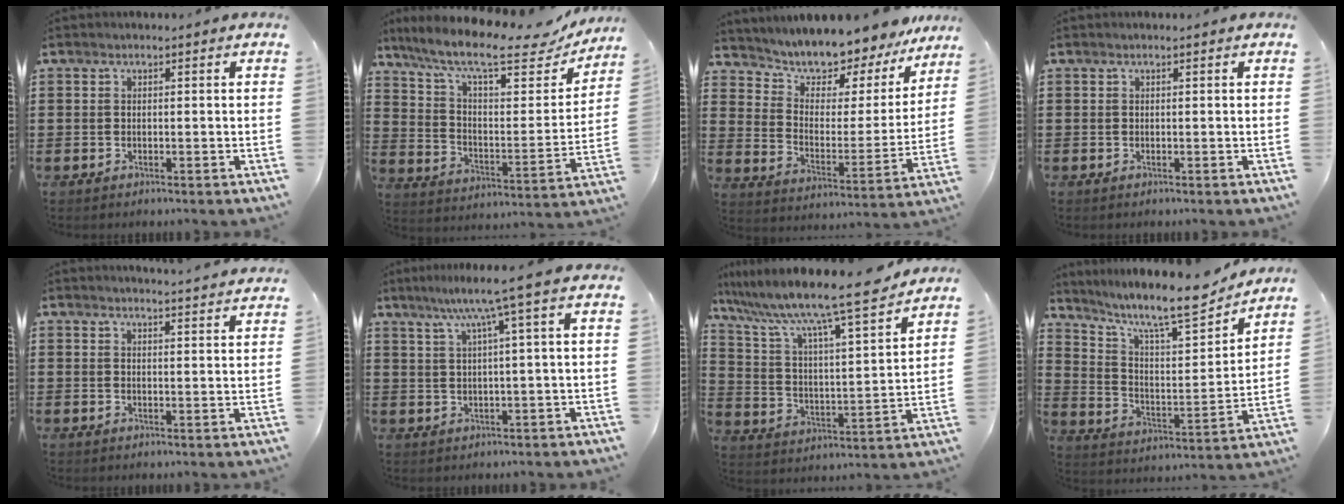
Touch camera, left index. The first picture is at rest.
{"total": 12.1, "force": [9.2, 2.4, 7.5], "torque": [-0.162, -0.051, 0.152]}
{"total": 6.4, "force": [6.3, 1.5, 0.0], "torque": [-0.043, -0.060, 0.108]}
{"total": 0.0}
{"total": 2.6, "force": [2.5, -0.5, 0.1], "torque": [-0.009, -0.013, 0.046]}
{"total": 6.3, "force": [2.8, -0.5, 5.6], "torque": [-0.115, -0.001, 0.043]}
{"total": 10.4, "force": [8.9, 0.1, 5.5], "torque": [-0.143, -0.063, 0.141]}
{"total": 9.8, "force": [8.0, 1.7, 5.4], "torque": [-0.122, -0.056, 0.130]}